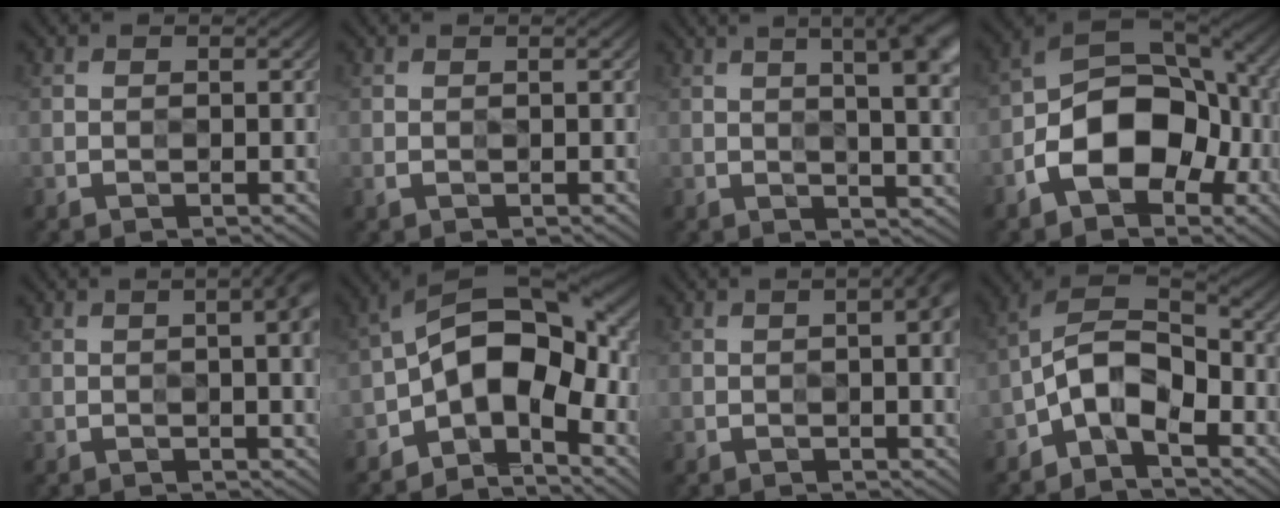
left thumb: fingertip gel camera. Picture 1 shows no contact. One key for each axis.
{"total": 0.7, "fx": 0.0, "fy": 0.3, "fz": 0.7, "tx": -0.016, "ty": -0.001, "tz": 0.000}
{"total": 12.4, "fx": 5.2, "fy": 4.0, "fz": 10.5, "tx": -0.112, "ty": 0.039, "tz": 0.056}
{"total": 12.0, "fx": -4.1, "fy": 7.4, "fz": 8.5, "tx": -0.144, "ty": -0.014, "tz": -0.078}
{"total": 4.0, "fx": 0.8, "fy": 0.9, "fz": 3.9, "tx": -0.047, "ty": 0.013, "tz": 0.002}
{"total": 12.5, "fx": -4.0, "fy": 6.8, "fz": 9.6, "tx": -0.144, "ty": 0.004, "tz": -0.088}
{"total": 3.5, "fx": 0.5, "fy": 0.7, "fz": 3.4, "tx": -0.045, "ty": 0.010, "tz": 0.004}
{"total": 8.7, "fx": -3.9, "fy": 4.6, "fz": 6.2, "tx": -0.112, "ty": 0.009, "tz": -0.094}